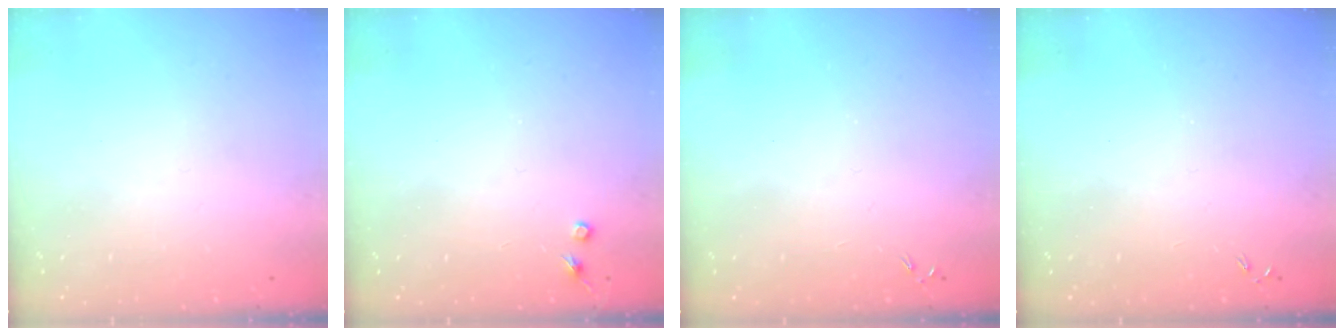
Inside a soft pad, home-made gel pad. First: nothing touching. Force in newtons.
{"total": 3.1, "press": 3.1, "slide": 0.6}
{"total": 0.0}
{"total": 0.0}